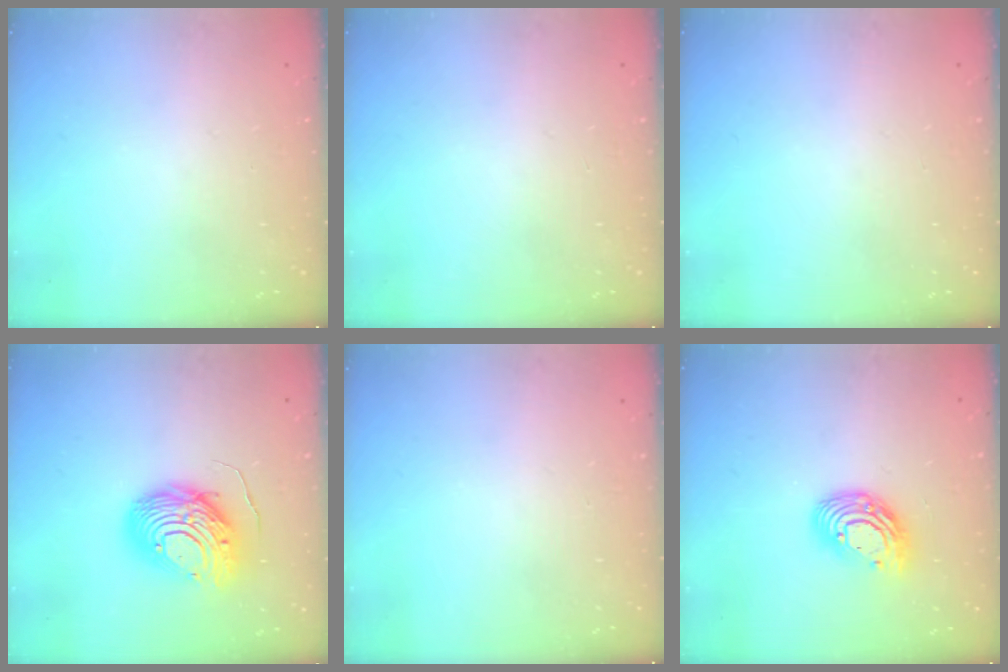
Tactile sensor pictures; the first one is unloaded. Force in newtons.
{"total": 0.0}
{"total": 0.0}
{"total": 16.1, "press": 16.0, "slide": 1.3}
{"total": 0.0}
{"total": 12.2, "press": 12.1, "slide": 1.1}